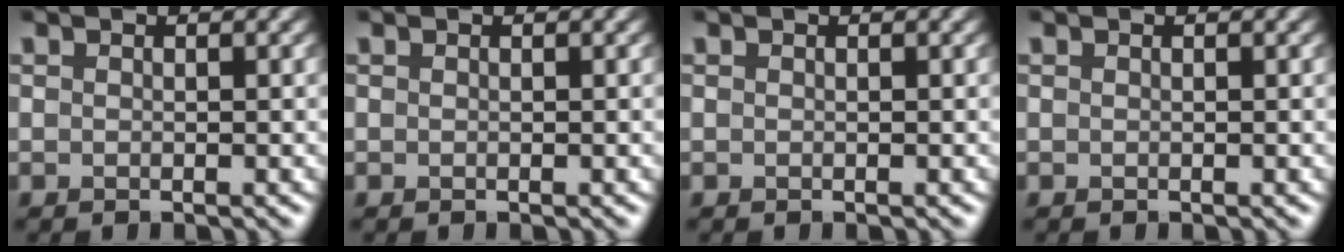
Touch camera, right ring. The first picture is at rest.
{"total": 0.0}
{"total": 0.0}
{"total": 0.0}